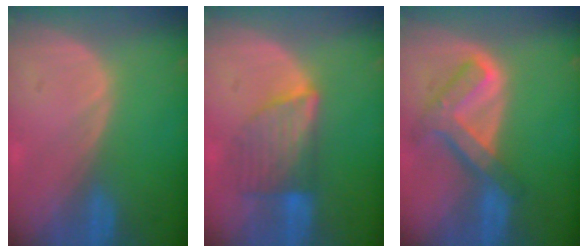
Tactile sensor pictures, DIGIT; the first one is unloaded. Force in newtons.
{"total": 6.6, "press": 6.5, "slide": 1.0}
{"total": 7.7, "press": 6.5, "slide": 4.1}